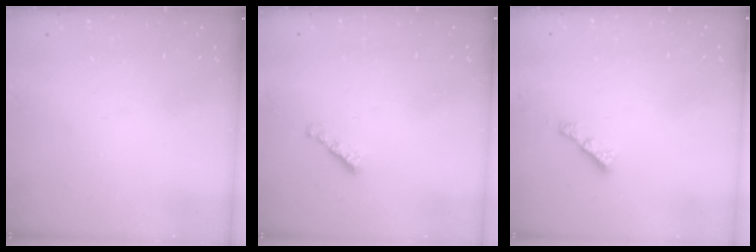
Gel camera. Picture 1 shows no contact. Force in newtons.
{"total": 2.4, "press": 2.4, "slide": 0.4}
{"total": 2.4, "press": 2.4, "slide": 0.3}